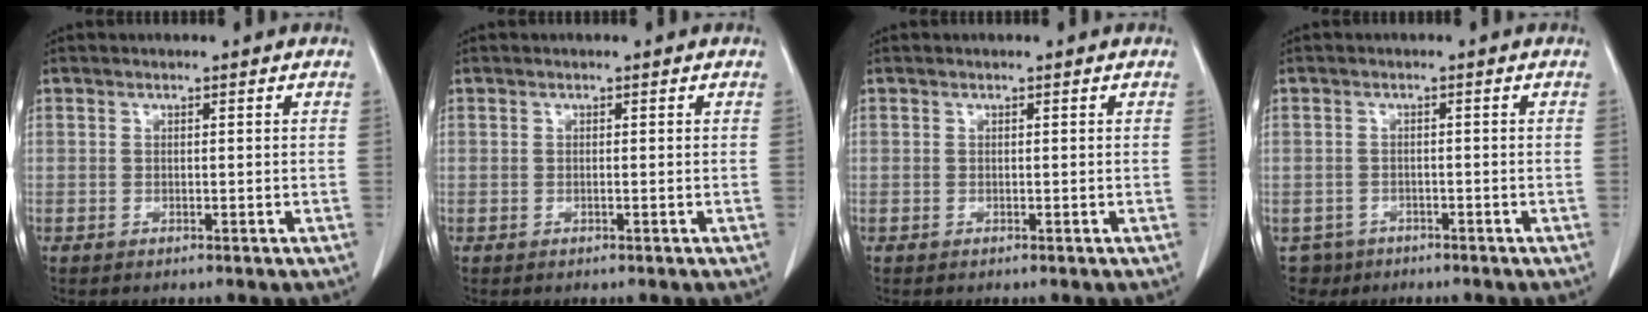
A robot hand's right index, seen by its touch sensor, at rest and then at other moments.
{"total": 0.0}
{"total": 0.0}
{"total": 3.9, "force": [-2.4, 3.0, -0.4], "torque": [0.007, 0.007, -0.040]}